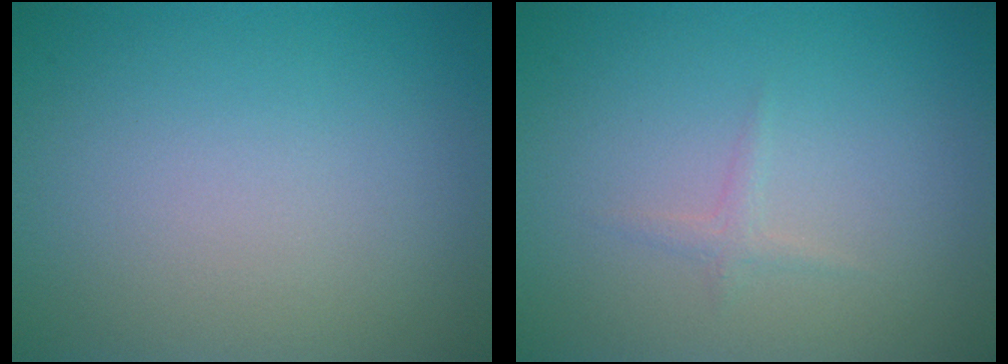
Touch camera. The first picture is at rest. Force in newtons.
{"total": 0.8, "press": 0.8, "slide": 0.0}